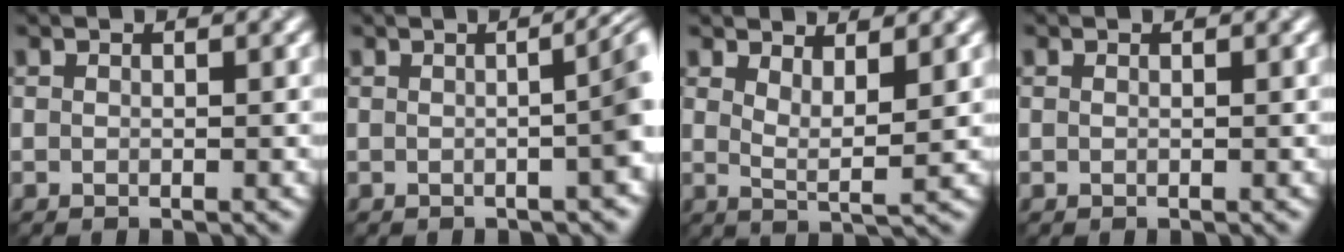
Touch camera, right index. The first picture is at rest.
{"total": 6.4, "force": [-0.2, 2.6, 5.9], "torque": [-0.006, 0.034, -0.008]}
{"total": 2.4, "force": [1.5, 0.5, 1.8], "torque": [-0.031, -0.005, 0.034]}
{"total": 0.0}